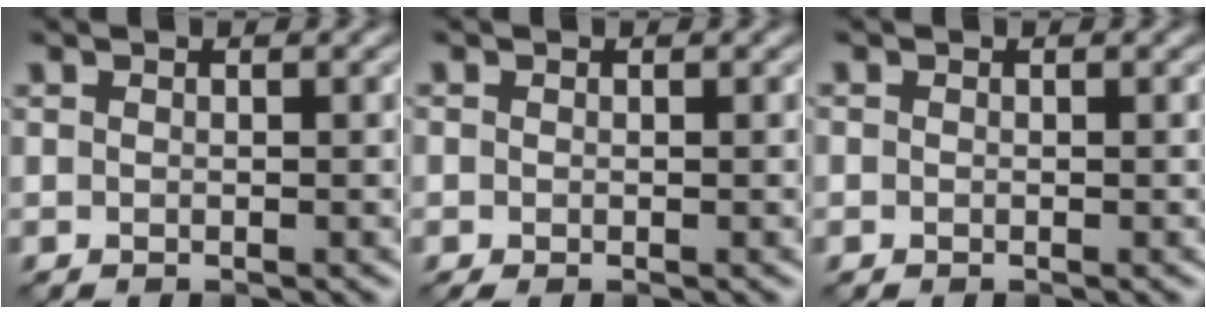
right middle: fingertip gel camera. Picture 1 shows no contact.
{"total": 0.8, "force": [-0.3, 0.5, 0.5], "torque": [-0.012, -0.005, -0.005]}
{"total": 0.0}